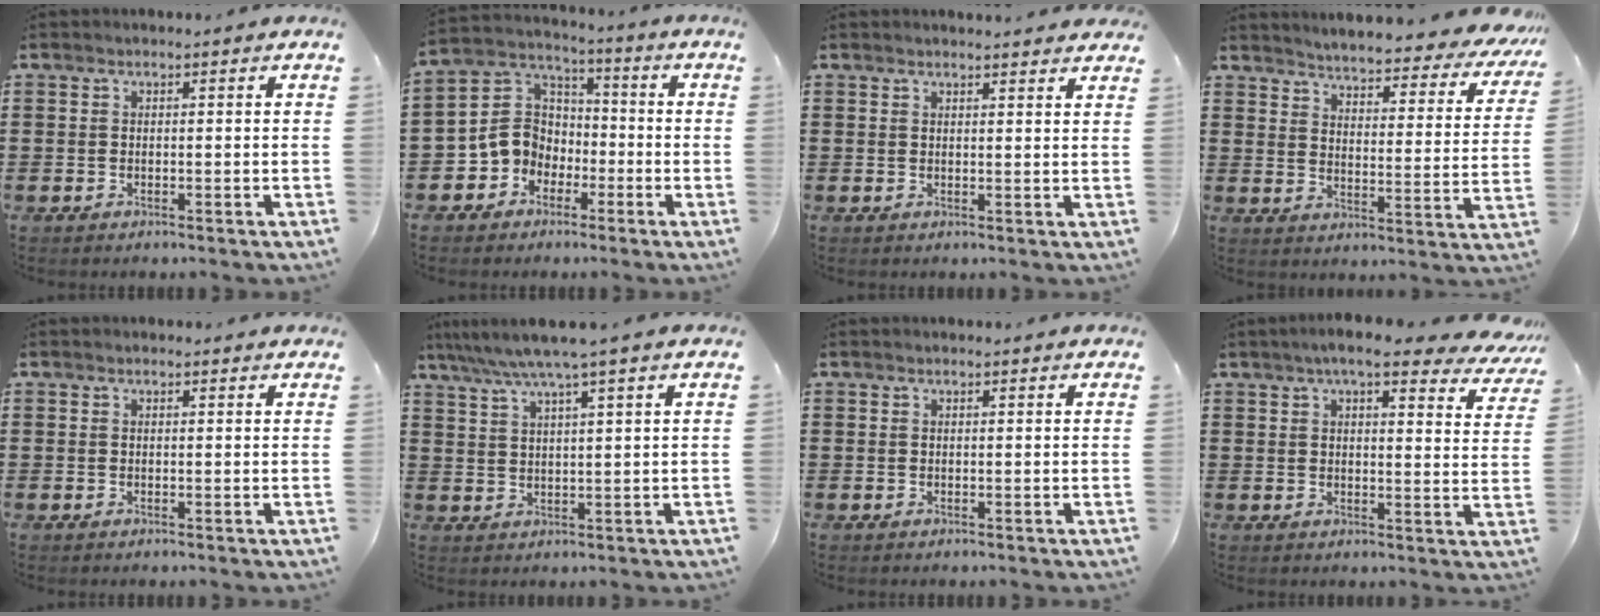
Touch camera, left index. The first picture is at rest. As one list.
[{"total": 8.1, "force": [-2.9, 7.2, 2.4], "torque": [-0.093, 0.013, -0.065]}, {"total": 1.6, "force": [1.6, 0.1, 0.2], "torque": [-0.008, 0.002, 0.031]}, {"total": 4.2, "force": [4.1, -0.1, 1.0], "torque": [-0.043, -0.039, 0.064]}, {"total": 0.7, "force": [0.6, 0.2, 0.2], "torque": [-0.006, 0.001, 0.012]}, {"total": 5.2, "force": [4.1, -0.7, 3.2], "torque": [-0.073, -0.015, 0.068]}, {"total": 0.5, "force": [0.4, 0.0, 0.3], "torque": [-0.007, -0.001, 0.010]}, {"total": 7.5, "force": [6.1, 0.9, 4.2], "torque": [-0.083, -0.016, 0.106]}]